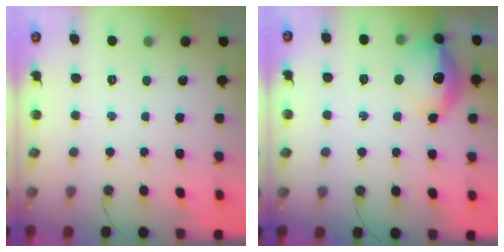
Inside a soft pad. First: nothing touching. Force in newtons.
{"total": 14.7, "press": 14.6, "slide": 1.1}